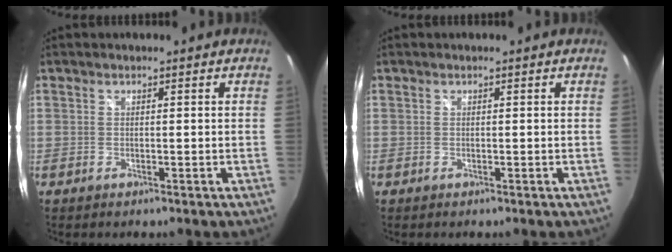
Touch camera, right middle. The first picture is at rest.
{"total": 0.0}